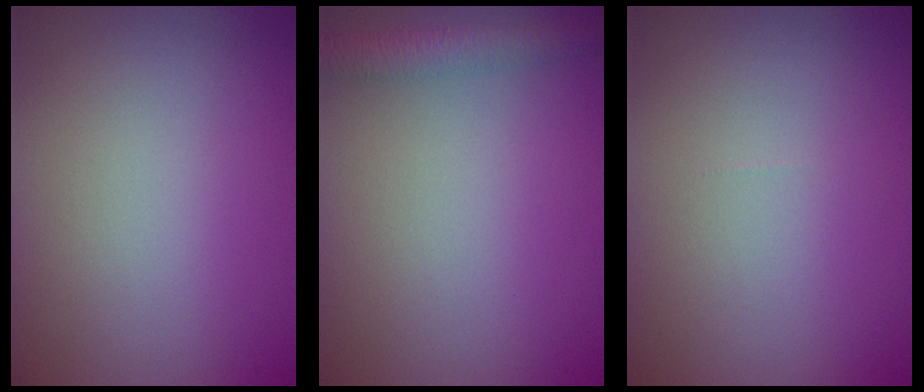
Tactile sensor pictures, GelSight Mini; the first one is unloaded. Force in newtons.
{"total": 2.8, "press": 2.8, "slide": 0.1}
{"total": 0.0}